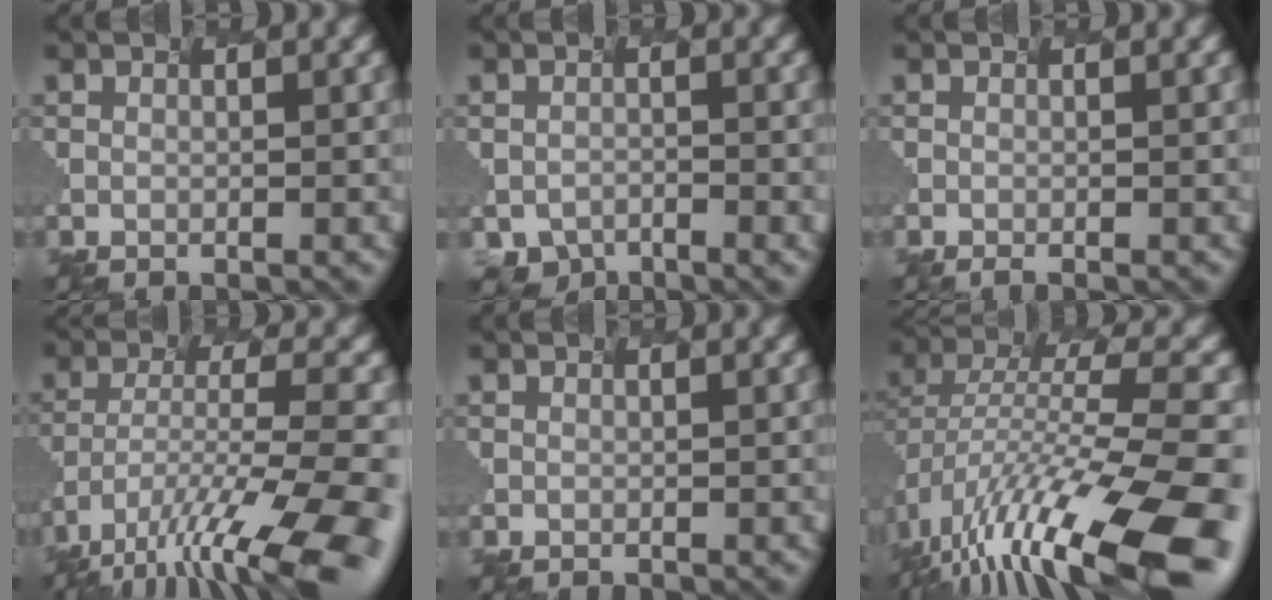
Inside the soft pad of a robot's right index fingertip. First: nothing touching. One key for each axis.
{"total": 2.7, "fx": -2.7, "fy": 0.0, "fz": -0.2, "tx": -0.033, "ty": -0.016, "tz": -0.013}
{"total": 0.9, "fx": -0.7, "fy": 0.0, "fz": 0.5, "tx": -0.002, "ty": 0.000, "tz": 0.004}
{"total": 12.2, "fx": -9.4, "fy": 2.0, "fz": 7.6, "tx": -0.178, "ty": -0.016, "tz": -0.119}
{"total": 0.0}
{"total": 13.7, "fx": -7.9, "fy": 2.8, "fz": 10.8, "tx": -0.225, "ty": 0.005, "tz": -0.108}